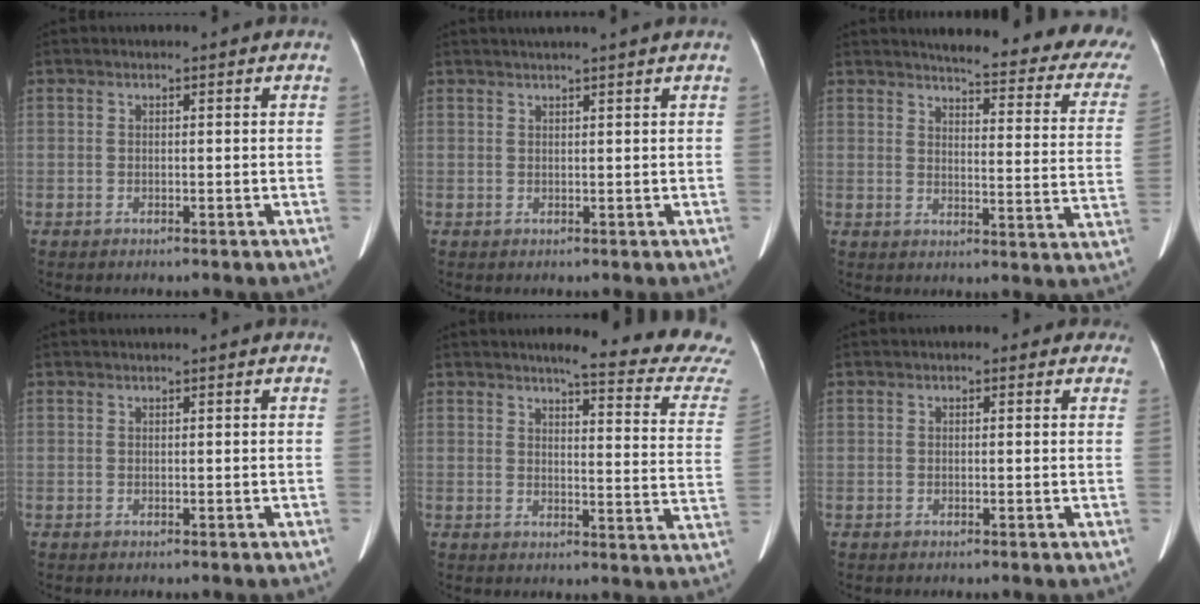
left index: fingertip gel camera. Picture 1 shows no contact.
{"total": 2.7, "force": [2.2, -0.7, 1.4], "torque": [-0.014, 0.020, 0.039]}
{"total": 20.4, "force": [17.9, 2.9, 9.3], "torque": [-0.099, -0.075, 0.184]}
{"total": 0.7, "force": [0.6, -0.2, 0.4], "torque": [-0.011, 0.012, 0.018]}
{"total": 16.3, "force": [15.1, -0.2, 6.2], "torque": [-0.070, -0.096, 0.155]}
{"total": 1.7, "force": [0.7, 1.2, 0.9], "torque": [-0.003, 0.010, 0.000]}